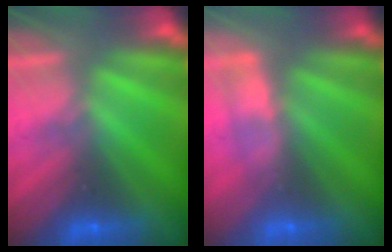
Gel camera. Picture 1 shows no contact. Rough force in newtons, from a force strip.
{"total": 3.0}